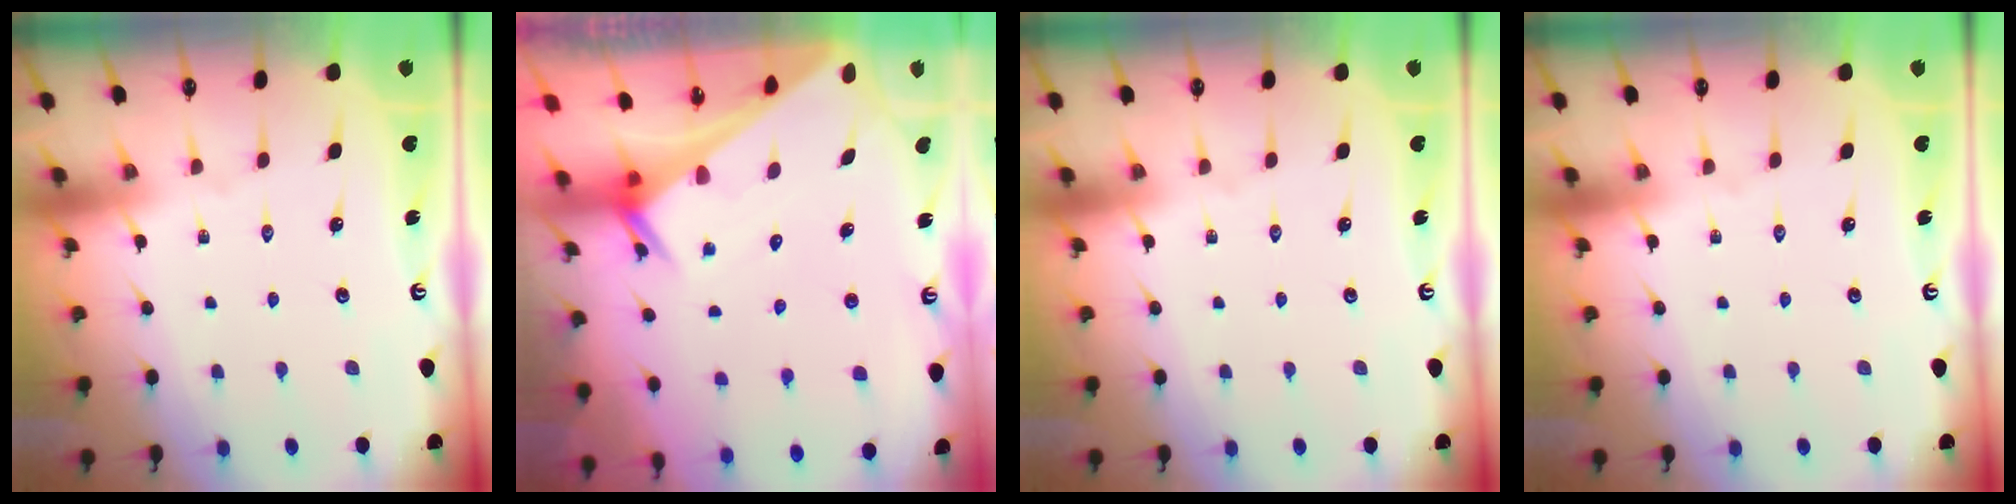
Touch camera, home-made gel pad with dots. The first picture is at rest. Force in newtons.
{"total": 2.4, "press": 2.4, "slide": 0.2}
{"total": 0.0}
{"total": 0.0}